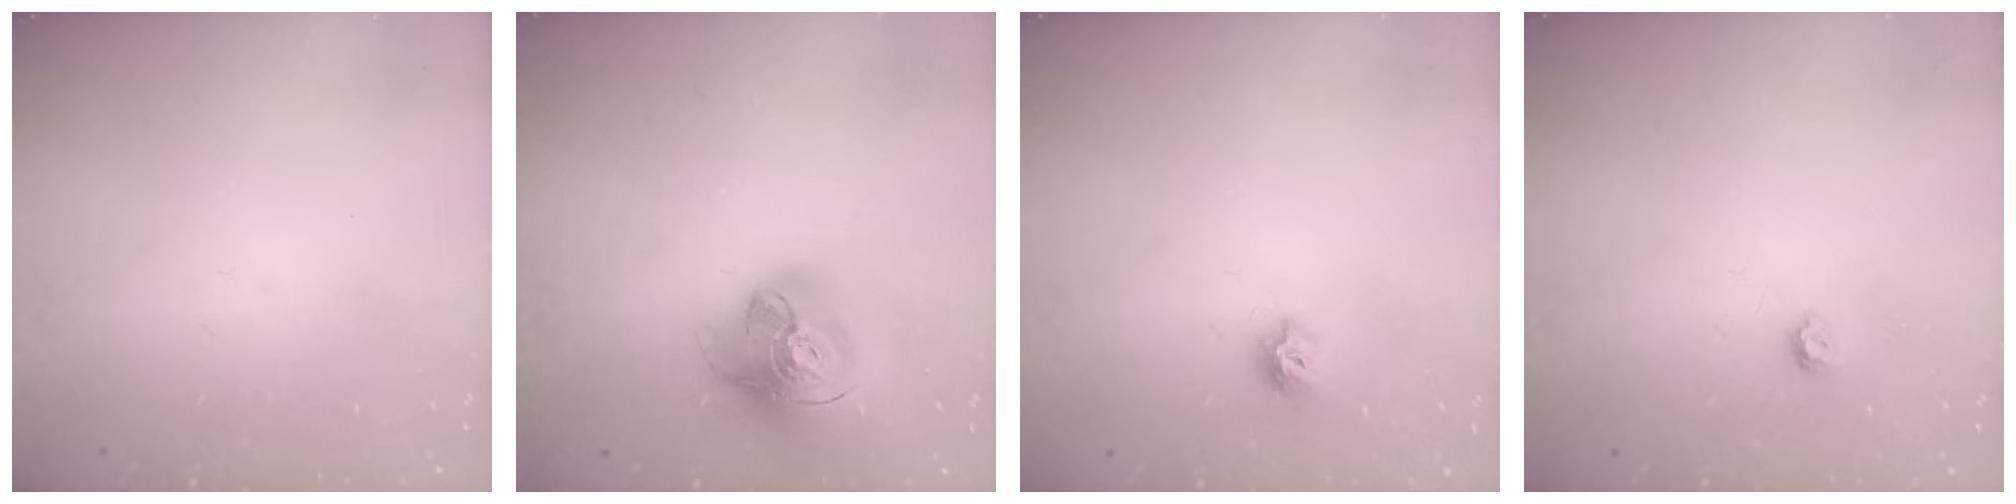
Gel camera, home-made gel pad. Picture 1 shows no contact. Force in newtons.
{"total": 18.0, "press": 17.9, "slide": 2.0}
{"total": 6.7, "press": 6.6, "slide": 1.1}
{"total": 3.9, "press": 3.9, "slide": 0.6}